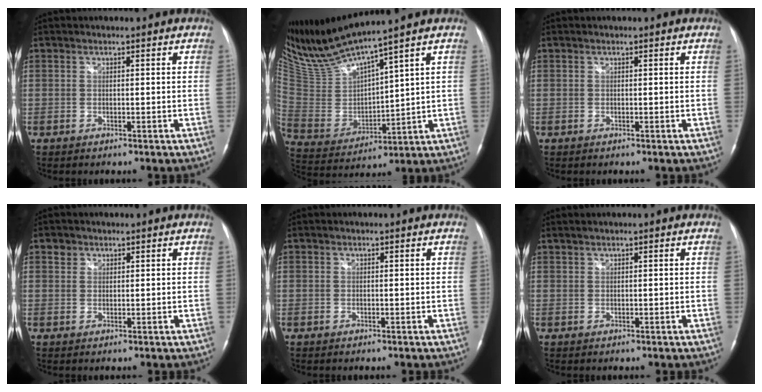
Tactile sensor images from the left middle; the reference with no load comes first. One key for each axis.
{"total": 12.6, "fx": 10.9, "fy": -0.6, "fz": 6.2, "tx": -0.140, "ty": -0.003, "tz": 0.224}
{"total": 0.0}
{"total": 1.4, "fx": 0.9, "fy": 1.1, "fz": 0.0, "tx": 0.006, "ty": 0.004, "tz": 0.010}
{"total": 0.0}
{"total": 0.7, "fx": 0.6, "fy": -0.1, "fz": 0.2, "tx": -0.008, "ty": 0.007, "tz": 0.017}